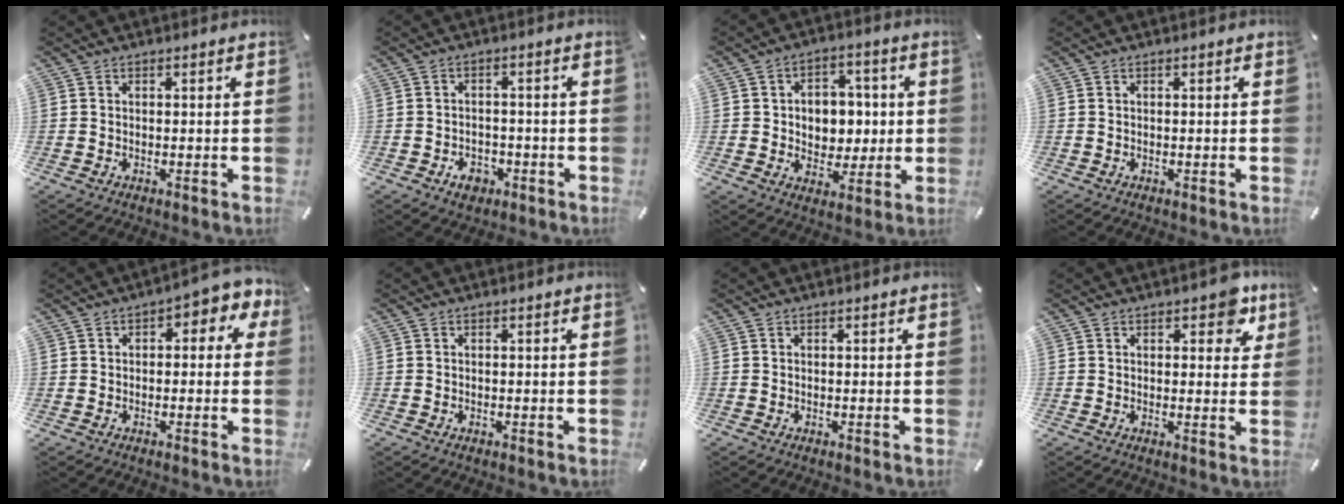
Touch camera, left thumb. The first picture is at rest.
{"total": 4.5, "force": [-2.4, 3.3, 1.9], "torque": [-0.034, 0.009, -0.043]}
{"total": 8.5, "force": [0.0, 7.4, 4.1], "torque": [-0.053, 0.006, 0.001]}
{"total": 0.0}
{"total": 4.2, "force": [0.3, 2.6, 3.3], "torque": [-0.042, 0.003, -0.005]}
{"total": 0.0}
{"total": 0.0}
{"total": 6.8, "force": [3.6, 3.7, 4.4], "torque": [-0.041, -0.010, 0.055]}